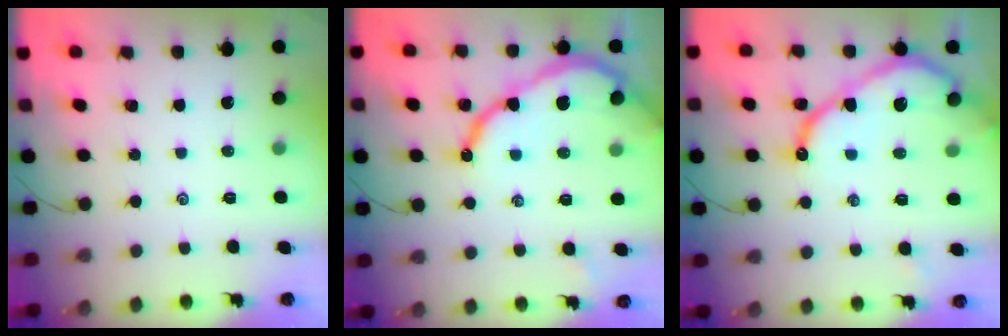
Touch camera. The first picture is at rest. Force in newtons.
{"total": 13.1, "press": 13.0, "slide": 1.3}
{"total": 11.7, "press": 11.6, "slide": 1.2}